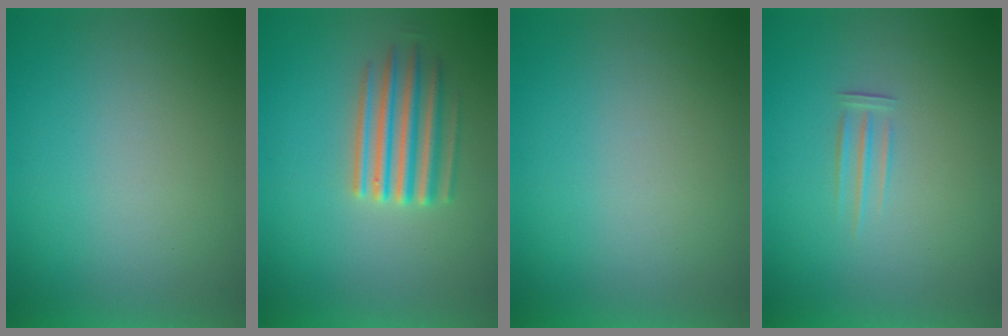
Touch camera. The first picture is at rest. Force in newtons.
{"total": 4.7}
{"total": 0.0}
{"total": 1.7}